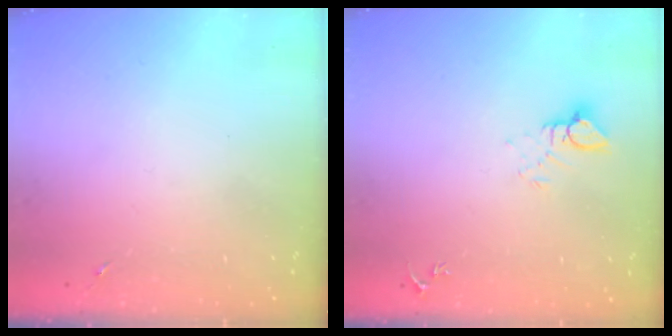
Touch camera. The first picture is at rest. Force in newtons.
{"total": 4.2, "press": 4.2, "slide": 0.4}